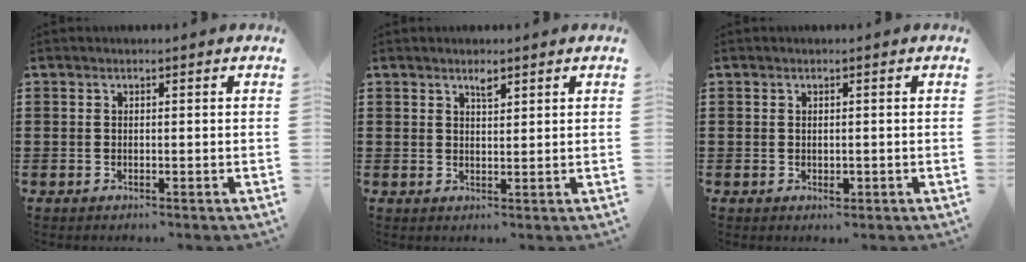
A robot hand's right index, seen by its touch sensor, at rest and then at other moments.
{"total": 1.7, "force": [1.3, 0.5, 1.0], "torque": [-0.014, -0.001, 0.022]}
{"total": 1.1, "force": [-0.2, 0.4, 1.0], "torque": [-0.019, -0.001, -0.003]}